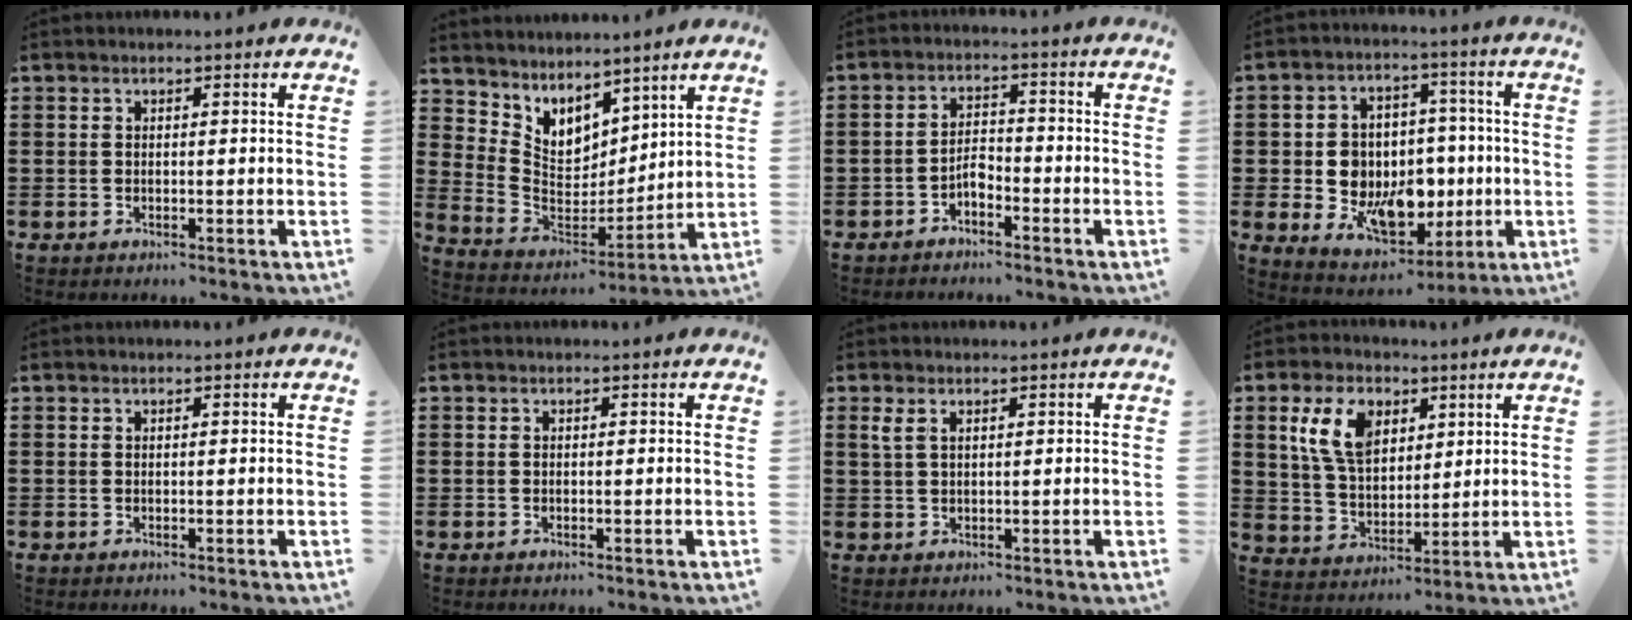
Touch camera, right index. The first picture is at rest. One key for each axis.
{"total": 5.2, "fx": 4.2, "fy": 3.1, "fz": 0.0, "tx": -0.040, "ty": -0.048, "tz": 0.077}
{"total": 2.9, "fx": -1.9, "fy": 1.2, "fz": 1.9, "tx": -0.045, "ty": 0.005, "tz": -0.042}
{"total": 10.6, "fx": -0.8, "fy": 8.7, "fz": 6.0, "tx": -0.114, "ty": 0.007, "tz": 0.000}
{"total": 0.0}
{"total": 0.0}
{"total": 1.8, "fx": 0.9, "fy": 0.8, "fz": 1.3, "tx": -0.029, "ty": 0.004, "tz": 0.015}
{"total": 8.8, "fx": 4.0, "fy": 5.5, "fz": 5.6, "tx": -0.124, "ty": 0.017, "tz": 0.073}